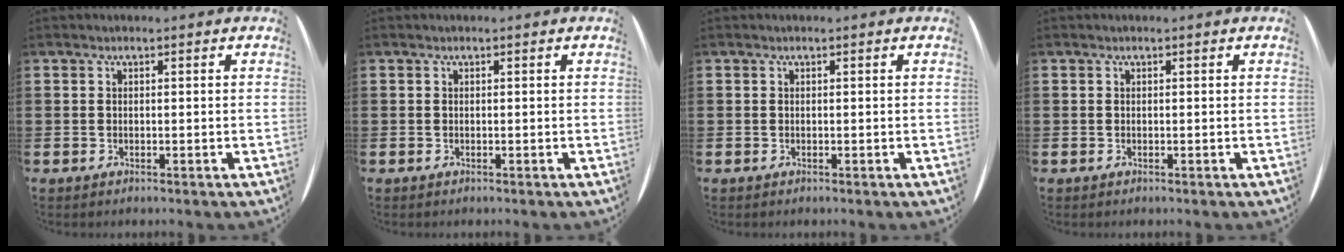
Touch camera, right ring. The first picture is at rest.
{"total": 0.0}
{"total": 0.0}
{"total": 0.0}